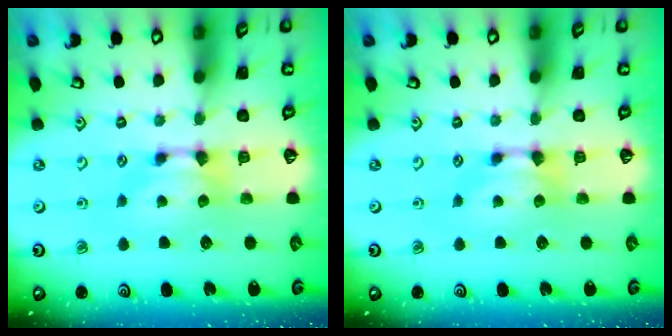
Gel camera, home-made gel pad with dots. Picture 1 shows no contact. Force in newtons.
{"total": 0.0}